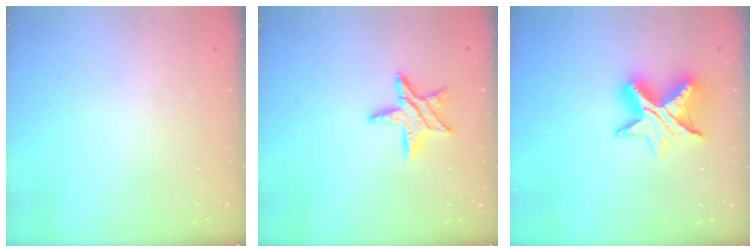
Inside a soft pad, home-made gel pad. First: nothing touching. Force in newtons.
{"total": 9.2, "press": 9.2, "slide": 0.3}
{"total": 11.6, "press": 11.5, "slide": 0.7}